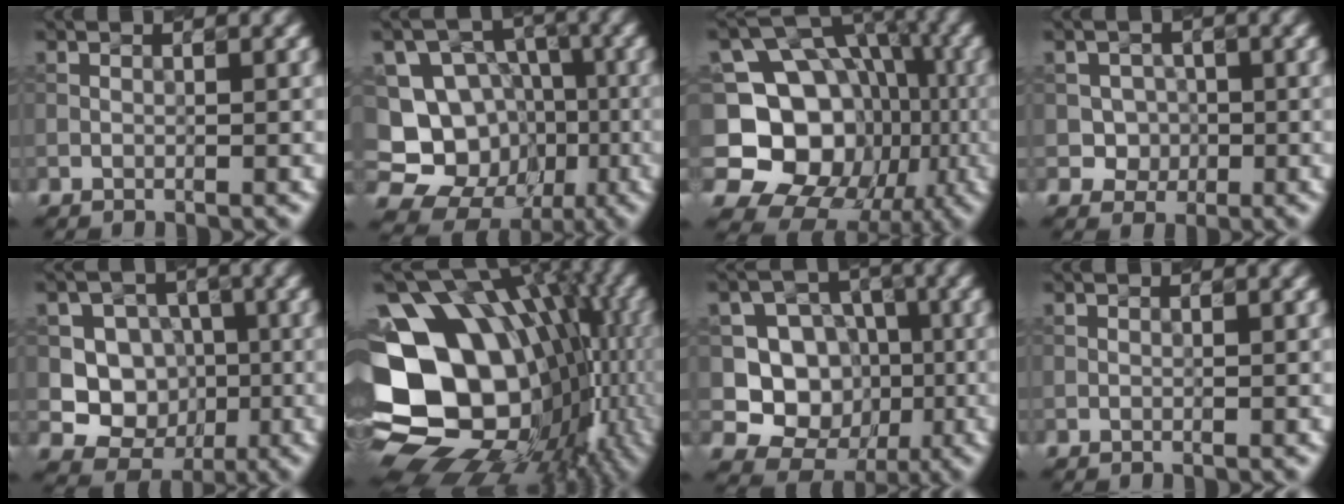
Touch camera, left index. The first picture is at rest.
{"total": 14.7, "force": [-3.8, 13.5, 4.4], "torque": [-0.132, 0.002, -0.045]}
{"total": 14.2, "force": [-2.3, 12.5, 6.5], "torque": [-0.107, 0.001, -0.062]}
{"total": 2.2, "force": [-0.3, 2.1, 0.6], "torque": [0.004, 0.000, -0.011]}
{"total": 7.1, "force": [-0.5, 6.6, 2.4], "torque": [-0.032, 0.013, -0.030]}
{"total": 19.3, "force": [-2.5, 14.8, 12.1], "torque": [-0.190, 0.015, -0.021]}
{"total": 8.1, "force": [-0.7, 7.5, 2.9], "torque": [-0.045, 0.011, -0.036]}
{"total": 0.0}